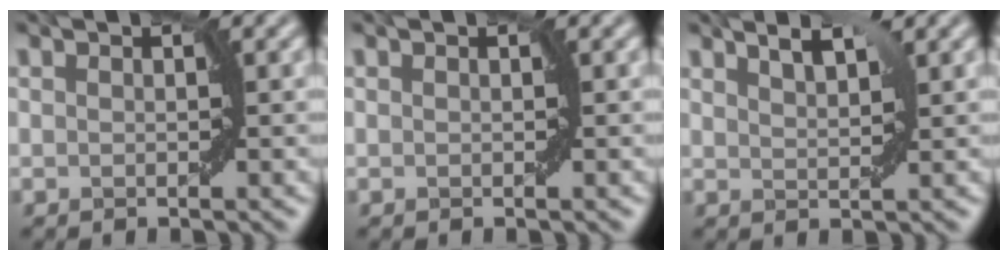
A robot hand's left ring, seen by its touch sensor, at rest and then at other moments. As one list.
[{"total": 0.0}, {"total": 3.0, "force": [2.4, 0.8, 1.7], "torque": [-0.012, 0.012, 0.019]}]